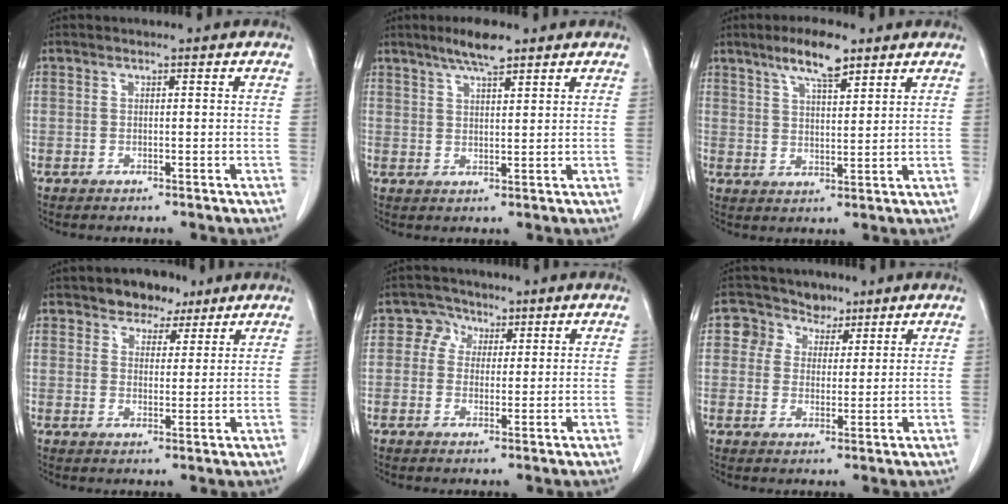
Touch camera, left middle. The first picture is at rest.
{"total": 5.2, "force": [3.9, 0.8, 3.4], "torque": [-0.064, 0.006, 0.068]}
{"total": 7.2, "force": [5.0, 1.6, 4.9], "torque": [-0.094, 0.005, 0.089]}
{"total": 5.3, "force": [3.8, 3.3, 1.7], "torque": [-0.021, 0.008, 0.063]}
{"total": 3.3, "force": [1.4, 2.9, 0.5], "torque": [-0.008, 0.009, 0.020]}
{"total": 5.0, "force": [3.1, 3.9, -0.1], "torque": [0.004, 0.013, 0.052]}